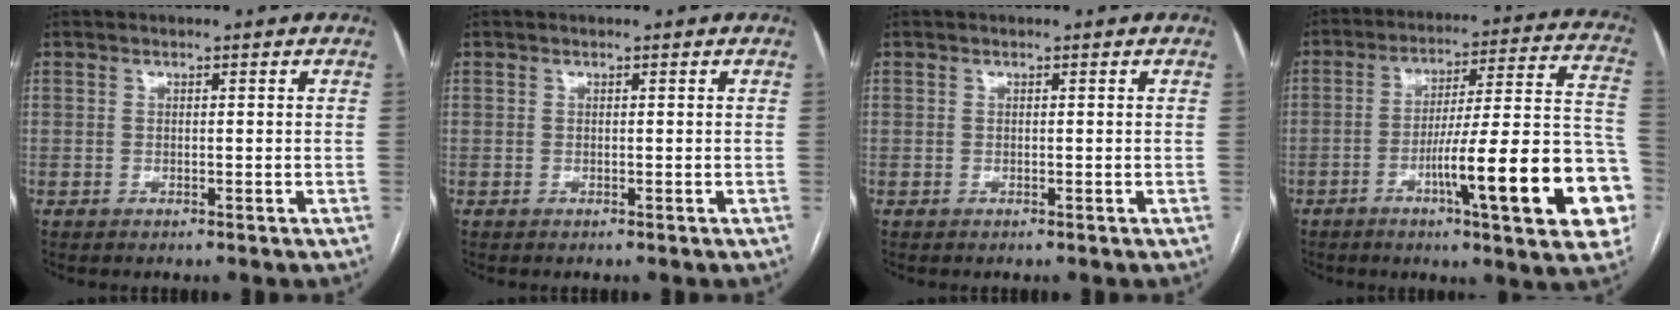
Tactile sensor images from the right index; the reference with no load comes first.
{"total": 0.0}
{"total": 0.0}
{"total": 21.6, "force": [-7.6, 1.6, 20.2], "torque": [-0.215, 0.014, -0.105]}